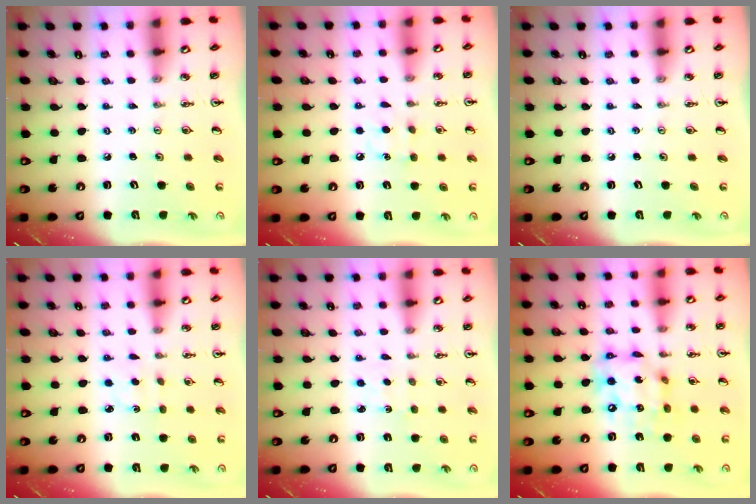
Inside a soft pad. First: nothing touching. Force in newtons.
{"total": 9.1, "press": 9.1, "slide": 1.0}
{"total": 0.0}
{"total": 1.6, "press": 1.5, "slide": 0.5}
{"total": 1.3, "press": 1.2, "slide": 0.3}
{"total": 14.0, "press": 13.9, "slide": 1.5}